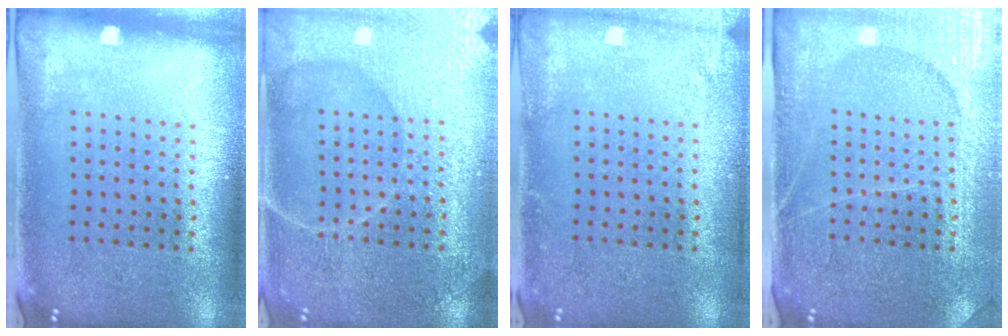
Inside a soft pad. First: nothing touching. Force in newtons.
{"total": 6.2, "press": 6.1, "slide": 0.8}
{"total": 1.6, "press": 1.6, "slide": 0.2}
{"total": 4.0, "press": 3.7, "slide": 1.3}